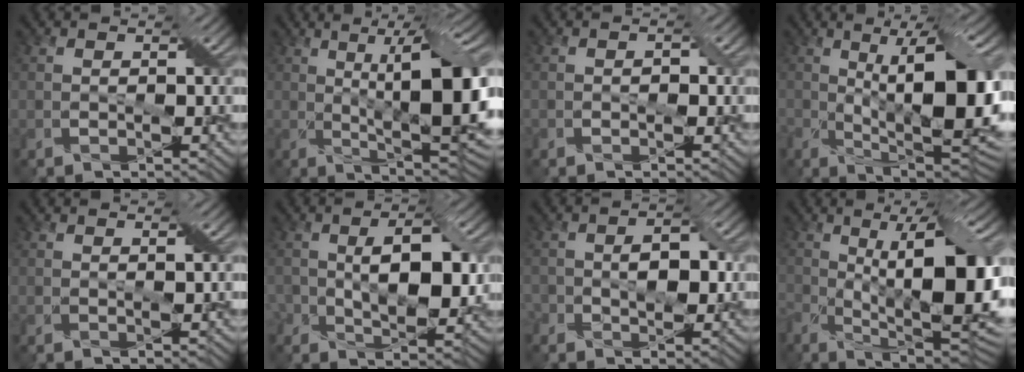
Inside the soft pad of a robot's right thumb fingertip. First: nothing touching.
{"total": 16.0, "force": [2.1, 4.3, 15.3], "torque": [-0.212, 0.020, 0.041]}
{"total": 1.0, "force": [-0.3, 0.8, 0.6], "torque": [-0.011, -0.001, -0.006]}
{"total": 15.8, "force": [0.5, 6.5, 14.4], "torque": [-0.208, -0.007, 0.011]}
{"total": 1.1, "force": [0.5, 0.0, 1.0], "torque": [-0.017, 0.003, 0.007]}
{"total": 9.3, "force": [0.5, 4.7, 8.0], "torque": [-0.133, -0.001, 0.010]}
{"total": 4.7, "force": [-0.3, 2.9, 3.6], "torque": [-0.053, 0.002, -0.006]}
{"total": 16.8, "force": [-0.7, 6.5, 15.5], "torque": [-0.235, -0.012, -0.007]}